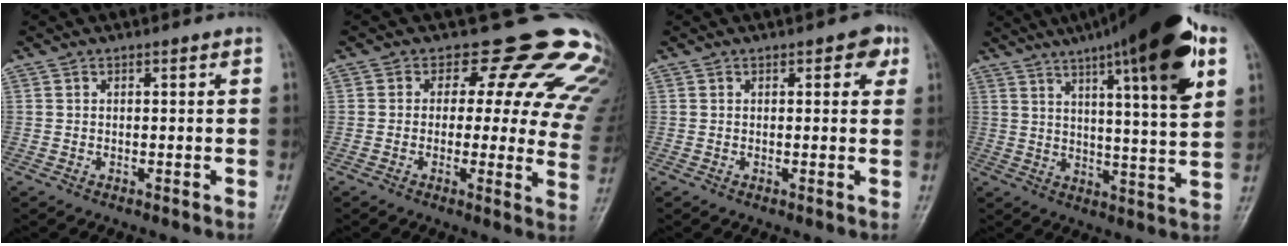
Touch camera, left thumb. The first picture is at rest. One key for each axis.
{"total": 19.3, "fx": 13.9, "fy": 9.3, "fz": 9.8, "tx": -0.064, "ty": -0.068, "tz": 0.138}
{"total": 3.1, "fx": 1.3, "fy": 1.7, "fz": 2.2, "tx": -0.007, "ty": 0.001, "tz": 0.009}
{"total": 22.5, "fx": 11.8, "fy": 3.9, "fz": 18.8, "tx": -0.271, "ty": -0.020, "tz": 0.170}